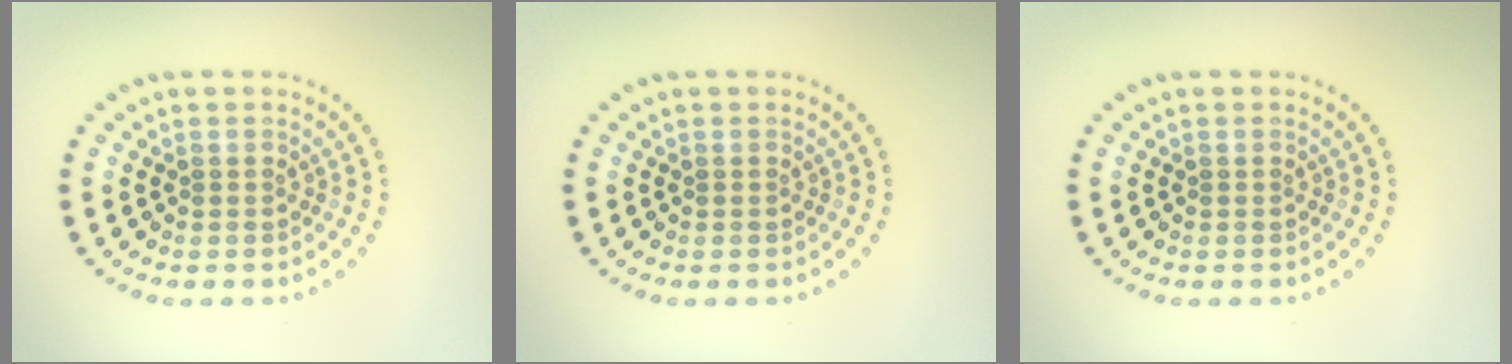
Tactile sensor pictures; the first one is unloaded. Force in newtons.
{"total": 0.0}
{"total": 0.0}